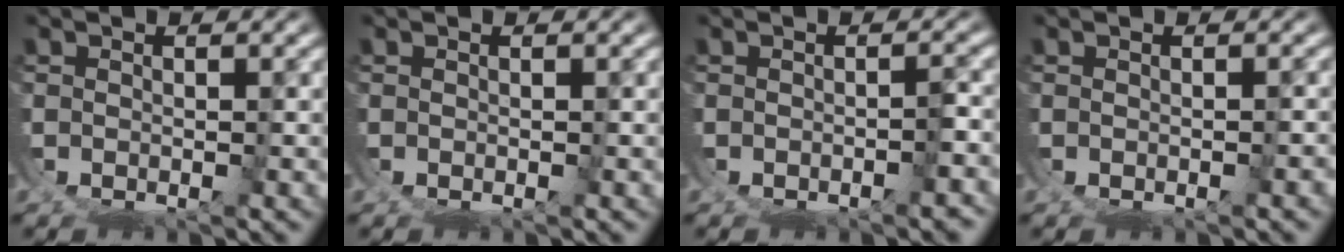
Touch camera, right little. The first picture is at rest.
{"total": 0.0}
{"total": 1.2, "force": [-0.9, -0.4, 0.7], "torque": [-0.009, 0.003, -0.014]}
{"total": 0.5, "force": [-0.4, 0.0, 0.3], "torque": [-0.007, 0.002, -0.005]}